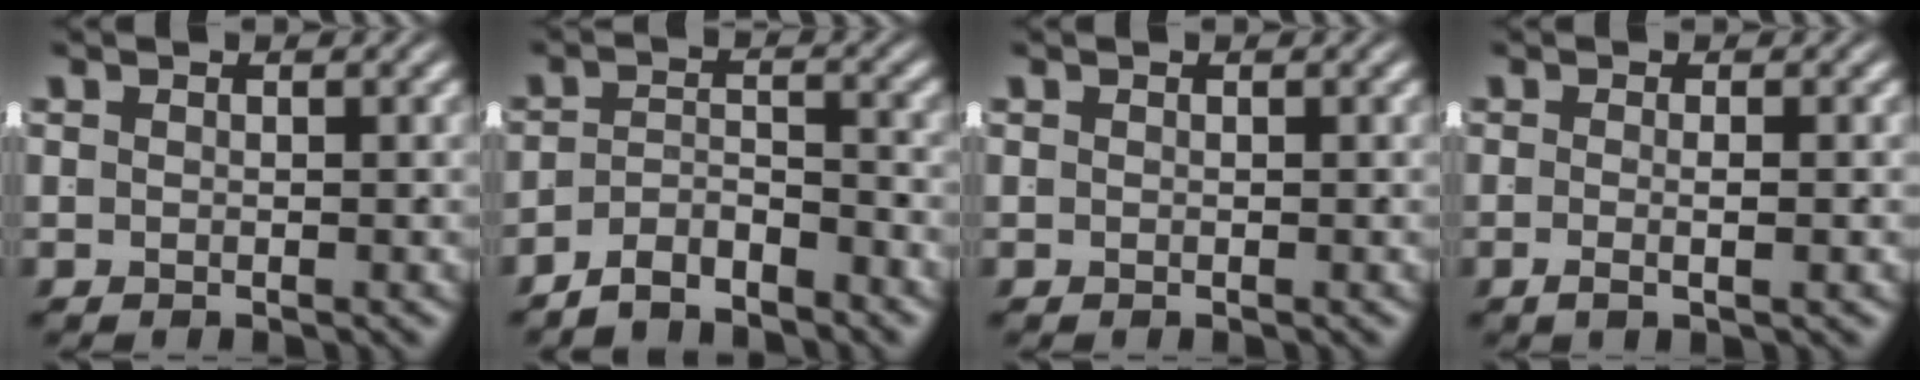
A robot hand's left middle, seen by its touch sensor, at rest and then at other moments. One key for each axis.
{"total": 4.0, "fx": -3.6, "fy": 1.3, "fz": 1.2, "tx": -0.009, "ty": -0.008, "tz": -0.063}
{"total": 0.0}
{"total": 1.6, "fx": -0.9, "fy": -0.3, "fz": 1.4, "tx": -0.029, "ty": -0.007, "tz": -0.012}